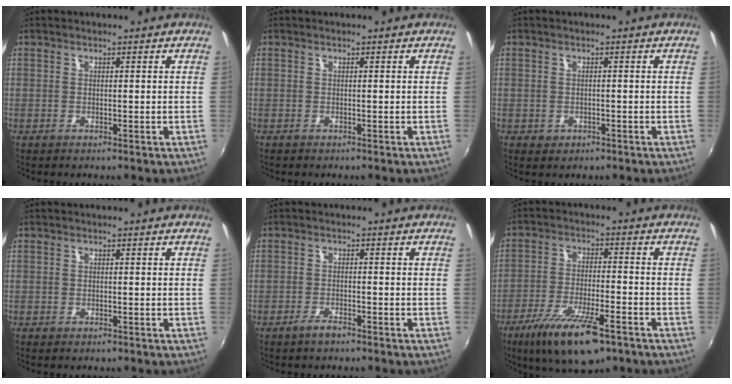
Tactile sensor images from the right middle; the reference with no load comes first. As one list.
[{"total": 0.0}, {"total": 1.9, "force": [-0.8, 1.6, 0.7], "torque": [-0.015, -0.003, -0.010]}, {"total": 0.6, "force": [-0.4, 0.3, 0.2], "torque": [-0.003, -0.002, -0.009]}, {"total": 2.5, "force": [-2.0, 0.6, 1.3], "torque": [-0.035, -0.001, -0.040]}, {"total": 14.1, "force": [-9.0, 4.0, 10.1], "torque": [-0.203, -0.030, -0.155]}]